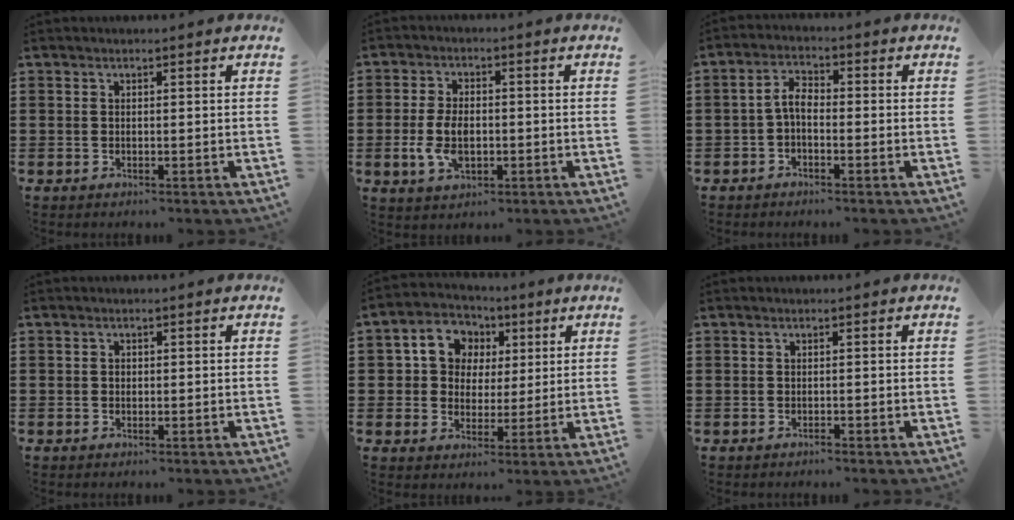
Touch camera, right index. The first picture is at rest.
{"total": 5.9, "force": [-0.9, 3.3, 4.8], "torque": [-0.106, -0.002, -0.016]}
{"total": 3.4, "force": [-1.0, 1.6, 2.8], "torque": [-0.069, 0.006, -0.026]}
{"total": 0.5, "force": [0.1, 0.5, 0.2], "torque": [-0.006, 0.002, 0.001]}
{"total": 7.0, "force": [2.3, 6.3, 2.0], "torque": [-0.057, 0.008, 0.037]}
{"total": 0.0}